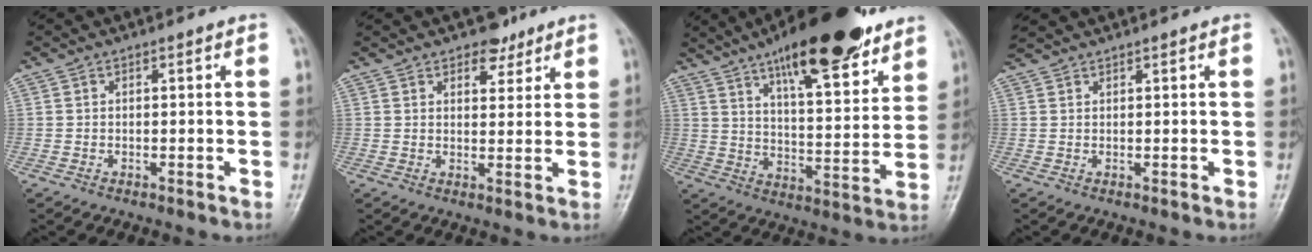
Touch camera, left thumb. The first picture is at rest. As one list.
[{"total": 4.2, "force": [3.0, 2.5, 1.5], "torque": [0.003, -0.018, 0.046]}, {"total": 22.1, "force": [15.0, 6.5, 14.8], "torque": [-0.197, -0.059, 0.234]}, {"total": 2.6, "force": [2.5, 0.1, 0.8], "torque": [-0.014, 0.017, 0.049]}]